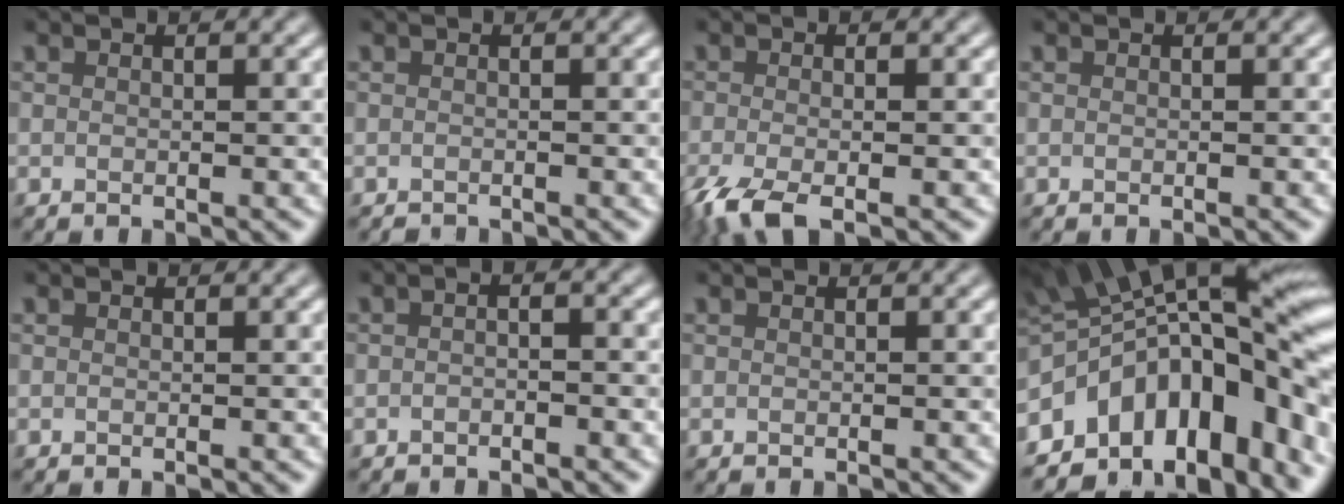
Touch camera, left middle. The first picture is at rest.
{"total": 0.6, "force": [-0.6, 0.0, -0.1], "torque": [0.001, -0.004, -0.011]}
{"total": 4.4, "force": [-2.4, 1.1, 3.5], "torque": [-0.076, -0.009, -0.053]}
{"total": 0.0}
{"total": 0.0}
{"total": 1.1, "force": [-0.8, 0.2, 0.7], "torque": [-0.017, -0.001, -0.017]}
{"total": 0.0}
{"total": 14.9, "force": [-4.6, 8.0, 11.7], "torque": [-0.159, 0.019, -0.082]}